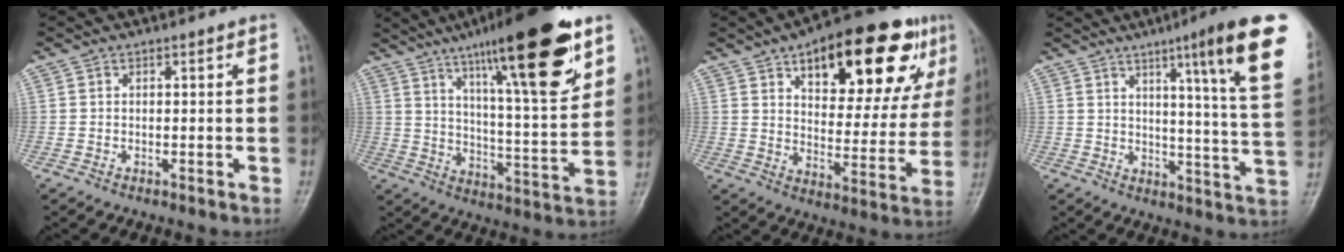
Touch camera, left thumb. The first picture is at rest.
{"total": 22.6, "force": [13.1, 4.4, 17.9], "torque": [-0.253, -0.049, 0.207]}
{"total": 24.8, "force": [12.7, 10.5, 18.5], "torque": [-0.216, -0.019, 0.184]}
{"total": 19.0, "force": [9.6, 0.9, 16.4], "torque": [-0.203, -0.045, 0.120]}